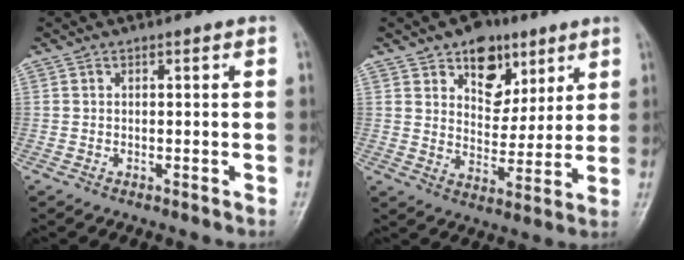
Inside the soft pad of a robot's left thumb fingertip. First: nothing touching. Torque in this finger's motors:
{"motor_torque": [1.43, 1.06, 0.79, -1.08, 0.20]}